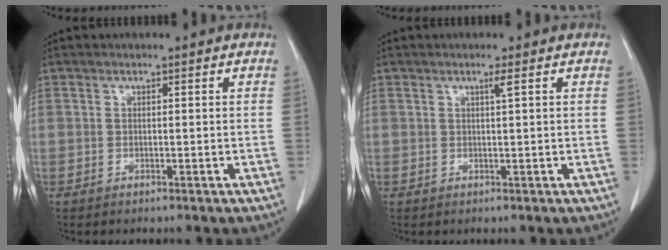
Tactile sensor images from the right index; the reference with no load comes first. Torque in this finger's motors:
{"motor_torque": [0.20, 0.03, 0.02, 0.01]}